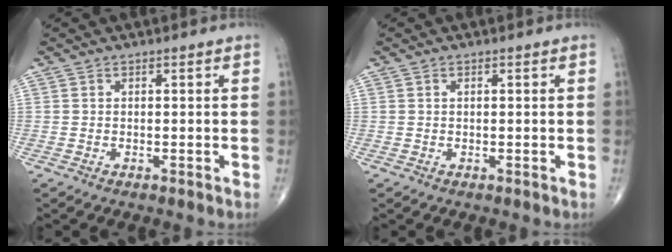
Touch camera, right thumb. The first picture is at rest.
{"total": 0.5, "force": [0.2, 0.2, 0.5], "torque": [-0.011, 0.004, 0.005]}